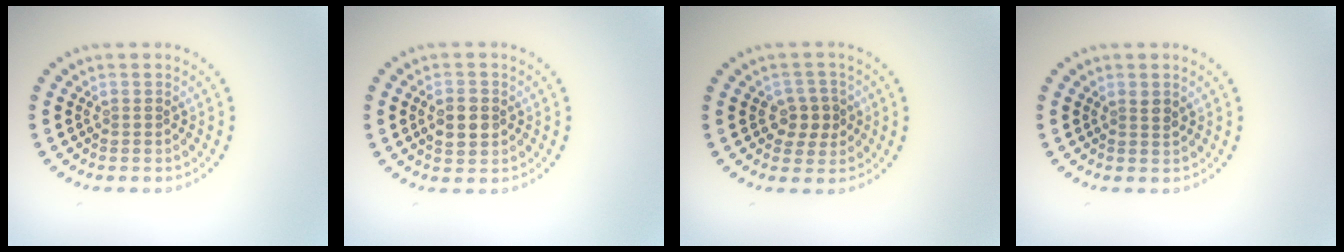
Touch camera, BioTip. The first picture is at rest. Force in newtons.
{"total": 2.6, "press": 2.6, "slide": 0.2}
{"total": 2.7, "press": 2.6, "slide": 0.8}
{"total": 0.9, "press": 0.8, "slide": 0.5}